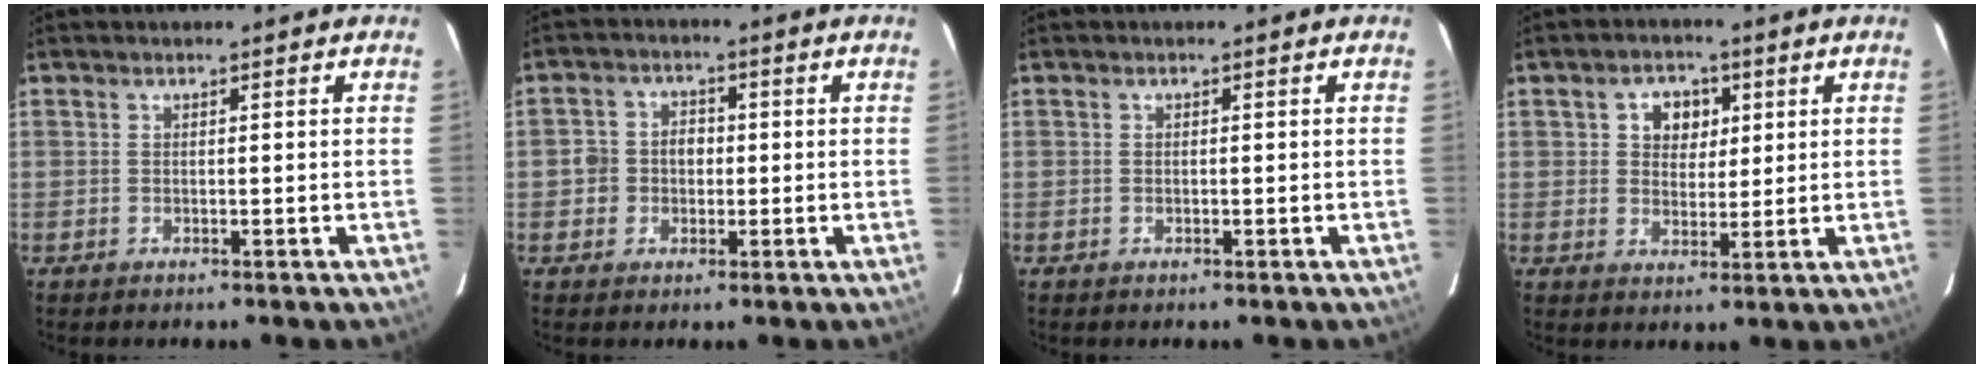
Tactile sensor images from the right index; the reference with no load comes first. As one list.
[{"total": 4.7, "force": [-0.9, 4.4, 1.5], "torque": [-0.030, 0.016, -0.016]}, {"total": 0.0}, {"total": 5.6, "force": [1.8, 4.6, 2.7], "torque": [-0.041, 0.013, 0.031]}]